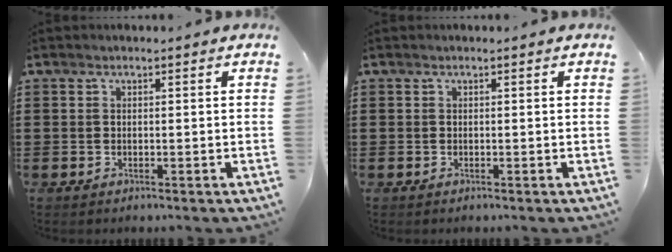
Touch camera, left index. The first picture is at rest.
{"total": 0.0}